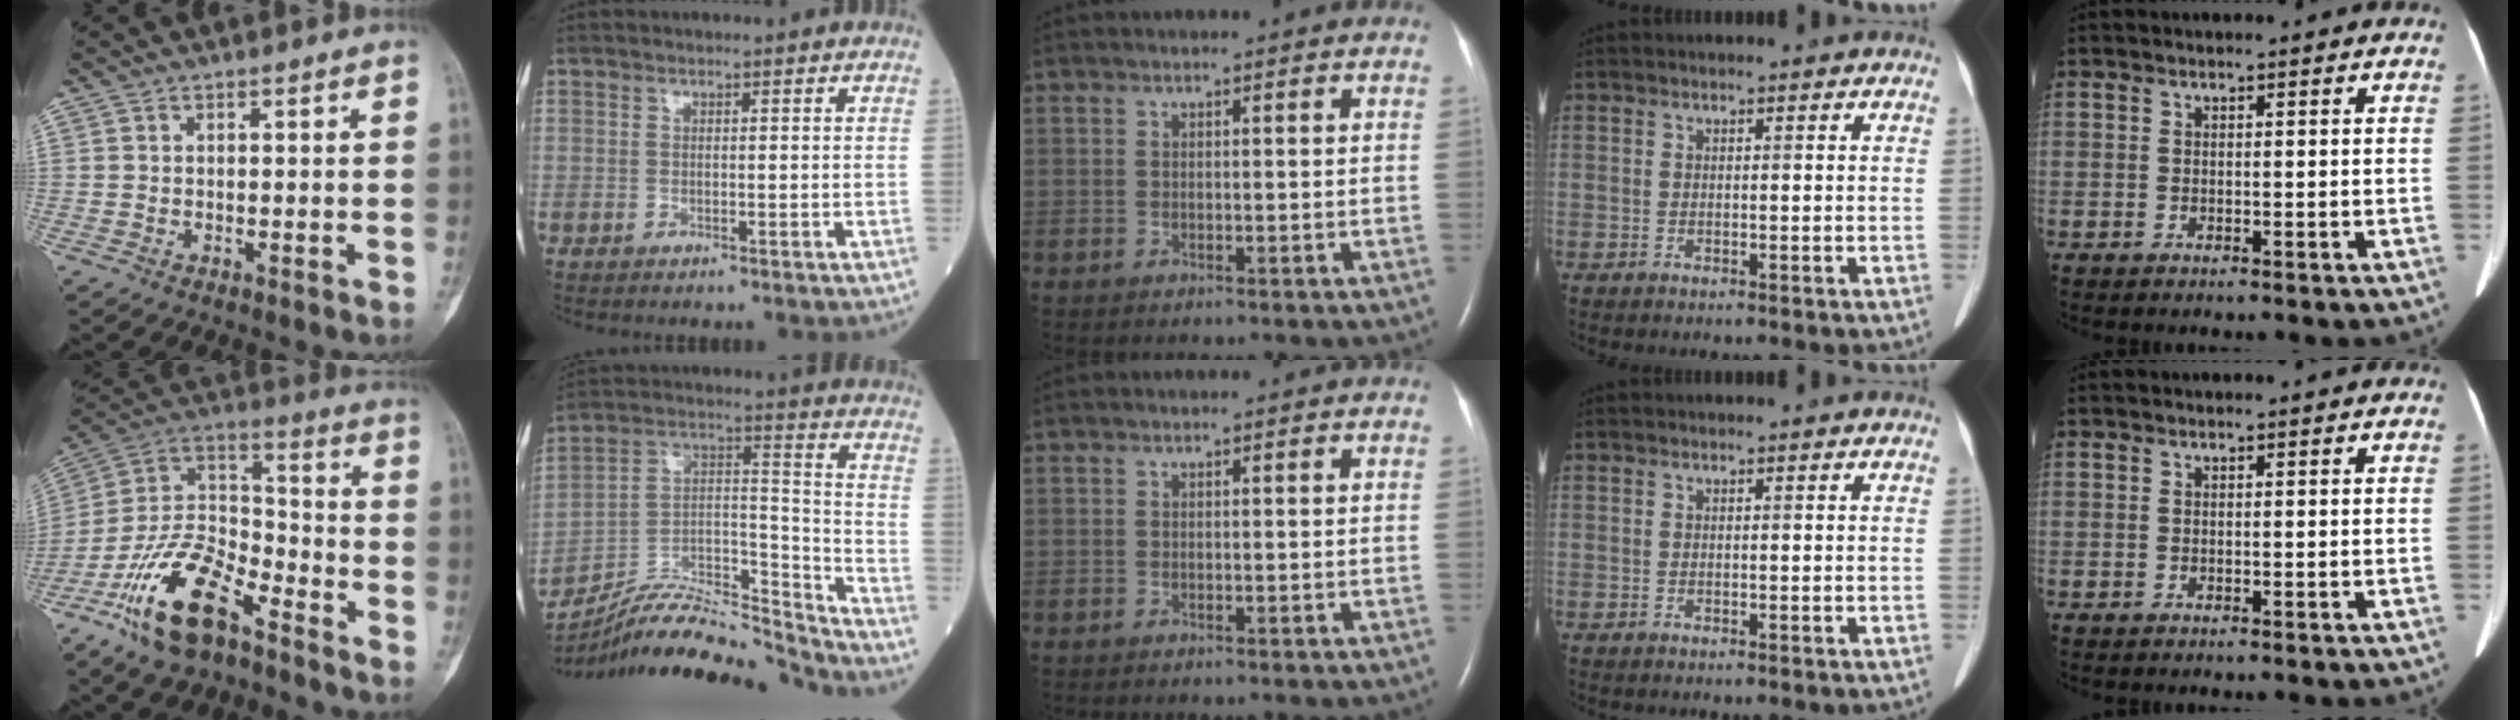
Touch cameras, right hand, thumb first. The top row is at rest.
{"thumb": {"total": 18.5, "force": [-11.4, 8.3, 12.1], "torque": [-0.216, 0.077, -0.213]}, "index": {"total": 17.1, "force": [-16.5, 1.6, 4.4], "torque": [-0.064, 0.051, -0.284]}}